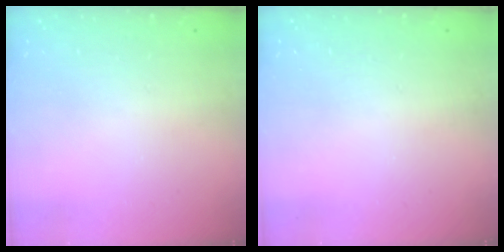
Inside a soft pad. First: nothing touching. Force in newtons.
{"total": 0.0}